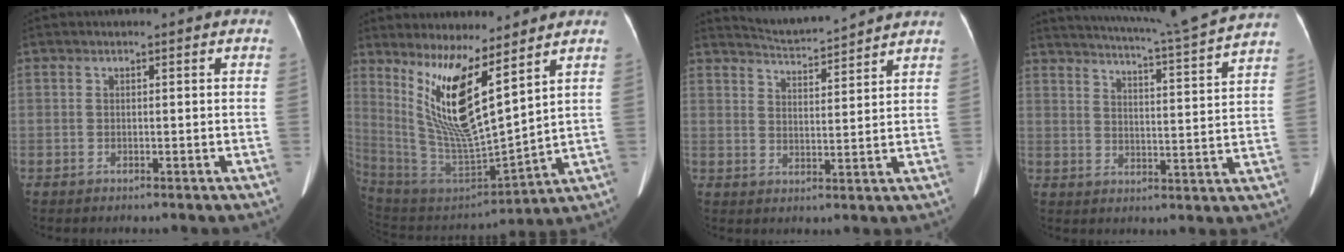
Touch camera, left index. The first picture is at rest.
{"total": 13.7, "force": [7.5, 2.0, 11.3], "torque": [-0.236, -0.024, 0.152]}
{"total": 7.9, "force": [7.8, -0.7, 1.2], "torque": [-0.038, 0.010, 0.124]}
{"total": 18.2, "force": [16.8, -2.1, 6.7], "torque": [-0.123, -0.043, 0.215]}